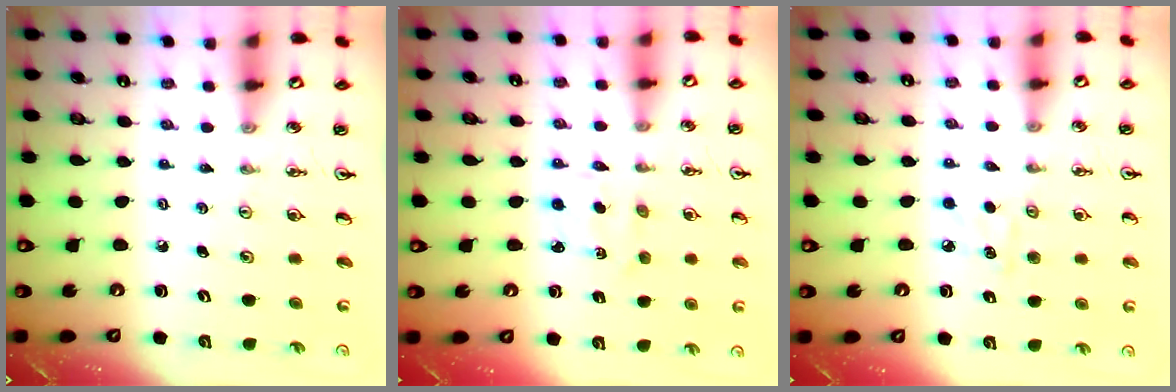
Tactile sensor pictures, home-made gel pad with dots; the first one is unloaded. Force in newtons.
{"total": 2.8, "press": 2.7, "slide": 0.6}
{"total": 4.2, "press": 4.1, "slide": 0.6}